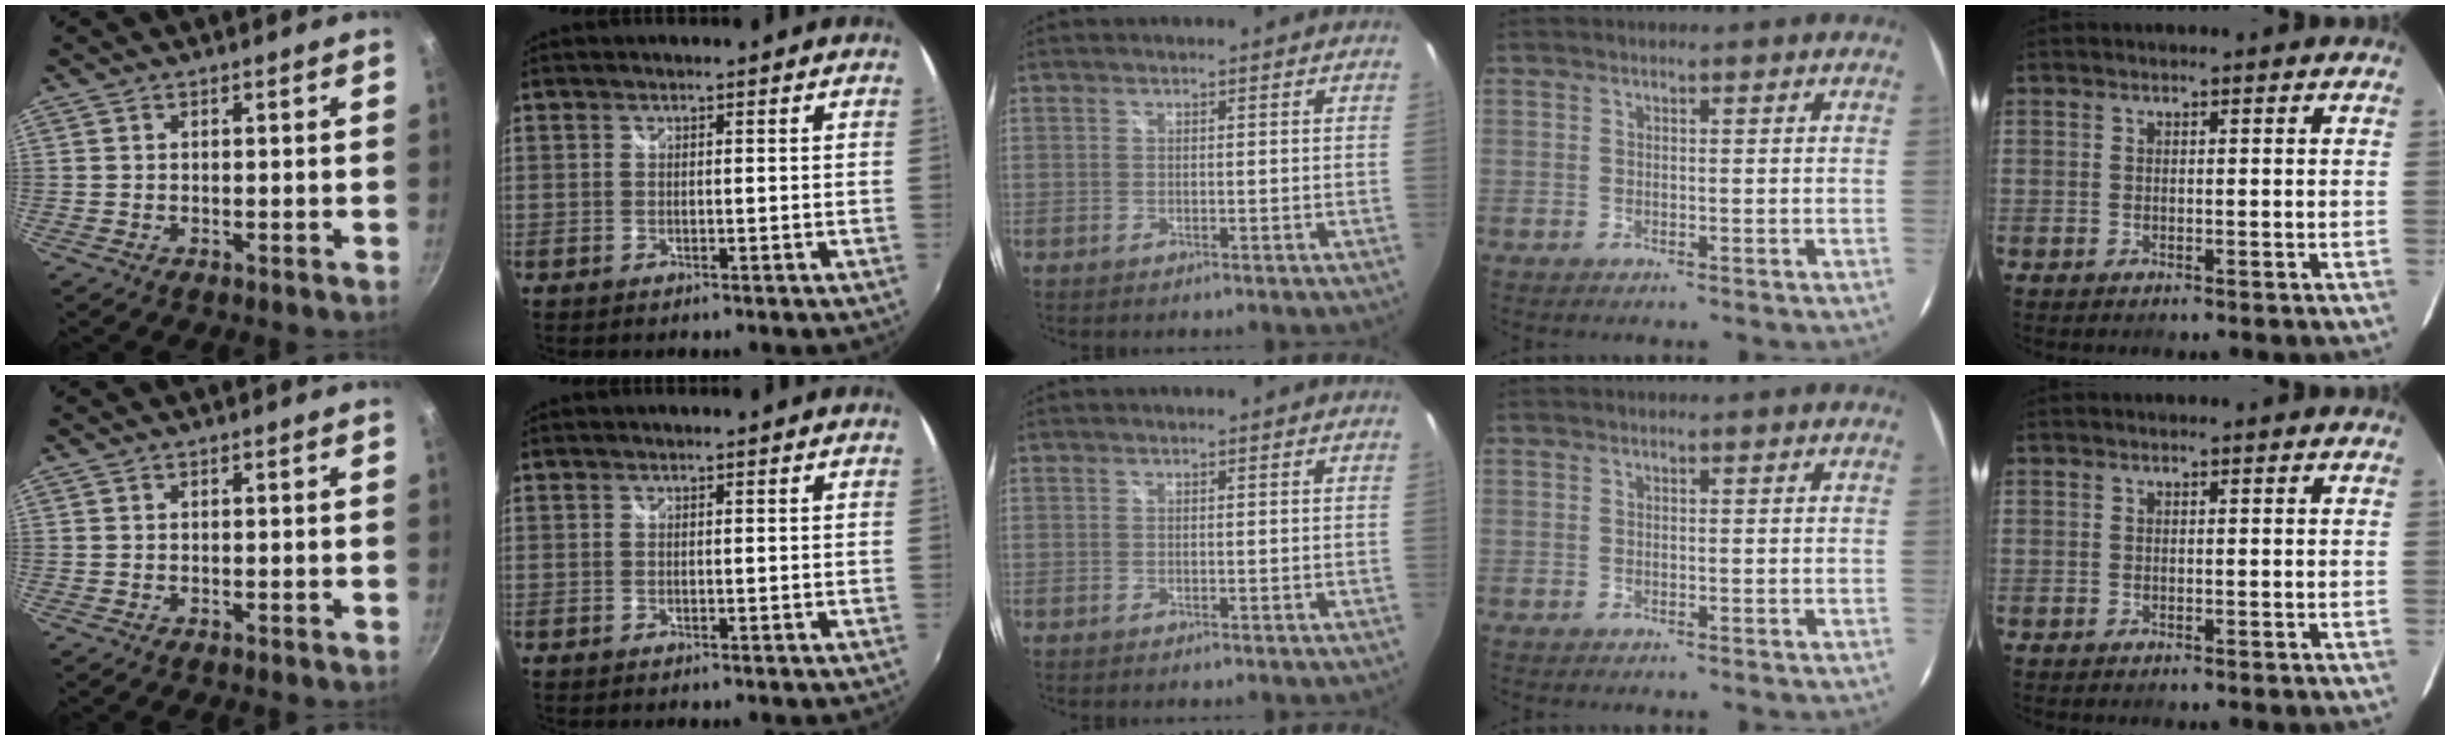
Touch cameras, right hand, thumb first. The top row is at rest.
{}